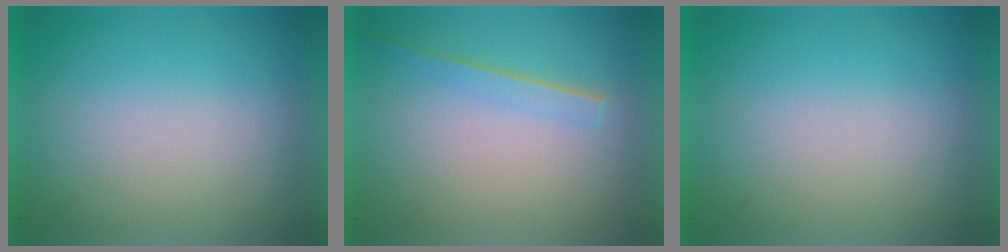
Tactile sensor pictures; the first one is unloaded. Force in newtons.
{"total": 1.5}
{"total": 0.0}